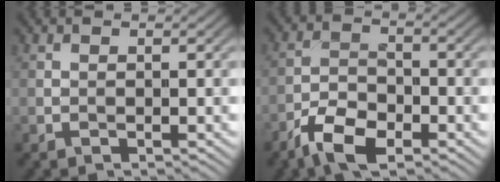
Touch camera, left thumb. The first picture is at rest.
{"total": 6.3, "force": [-4.2, 2.7, 3.8], "torque": [-0.076, -0.002, -0.089]}